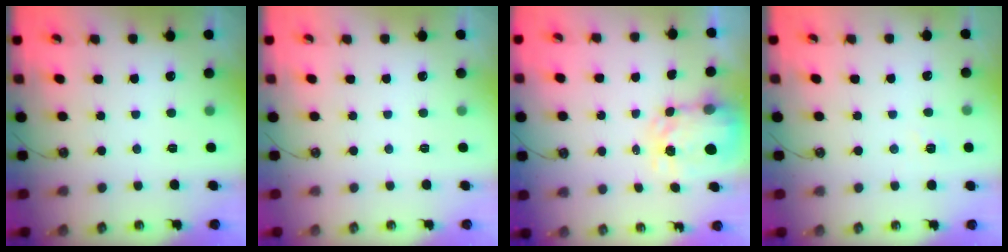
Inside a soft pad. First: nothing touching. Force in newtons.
{"total": 0.0}
{"total": 4.7, "press": 4.6, "slide": 0.7}
{"total": 2.9, "press": 2.8, "slide": 0.5}